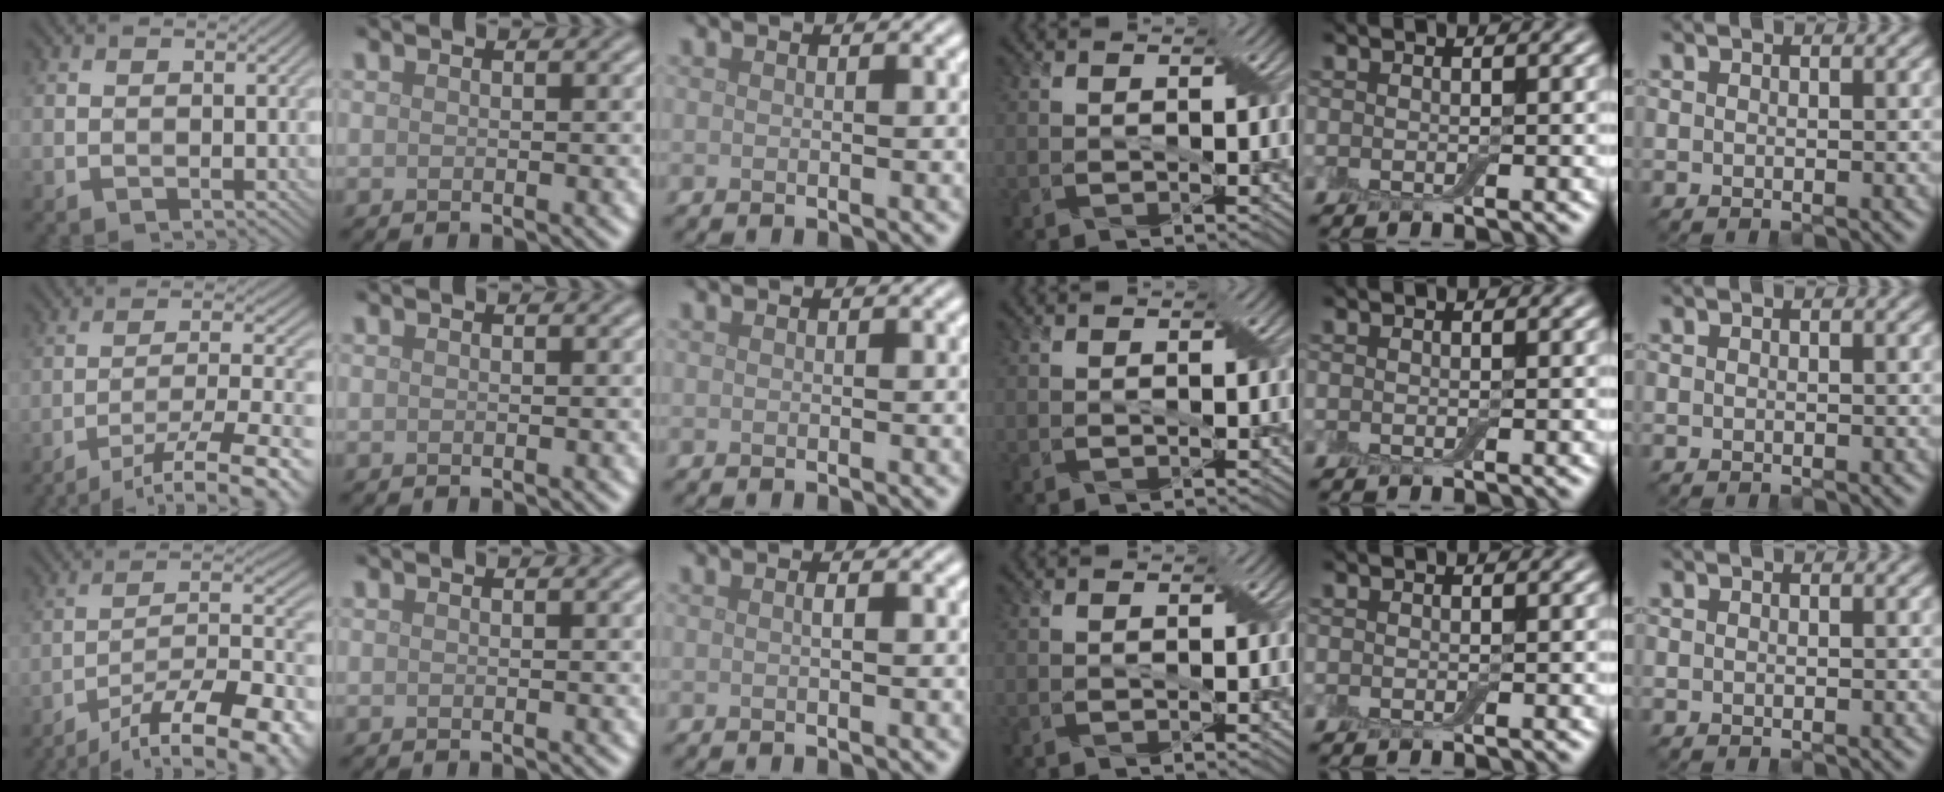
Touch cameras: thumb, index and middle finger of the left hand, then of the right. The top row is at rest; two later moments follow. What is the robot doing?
{"motion": "pour", "object": "bottle"}